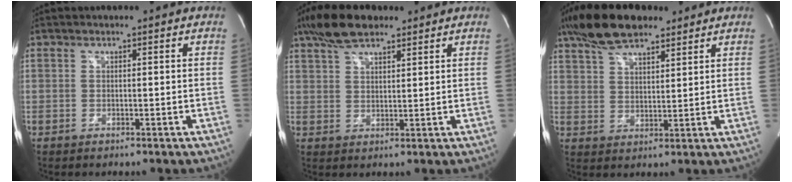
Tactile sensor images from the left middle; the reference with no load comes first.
{"total": 8.2, "force": [6.1, 2.8, 4.6], "torque": [-0.093, 0.019, 0.113]}
{"total": 11.2, "force": [8.6, 3.9, 6.2], "torque": [-0.122, 0.023, 0.155]}